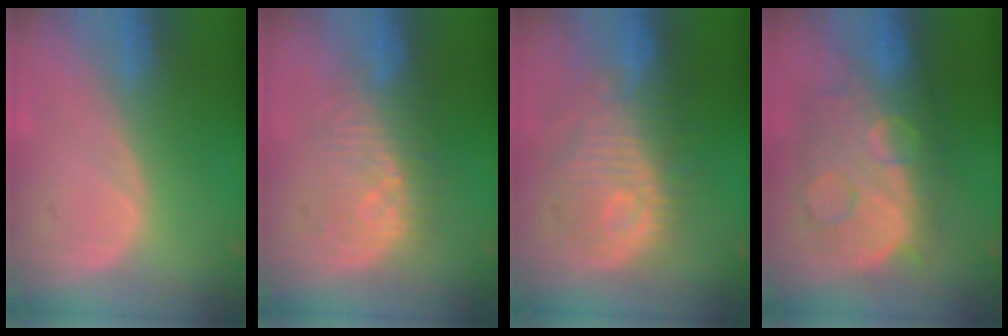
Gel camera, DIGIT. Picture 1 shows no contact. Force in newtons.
{"total": 7.8, "press": 7.5, "slide": 2.0}
{"total": 10.5, "press": 10.2, "slide": 2.3}
{"total": 11.7, "press": 11.6, "slide": 1.1}